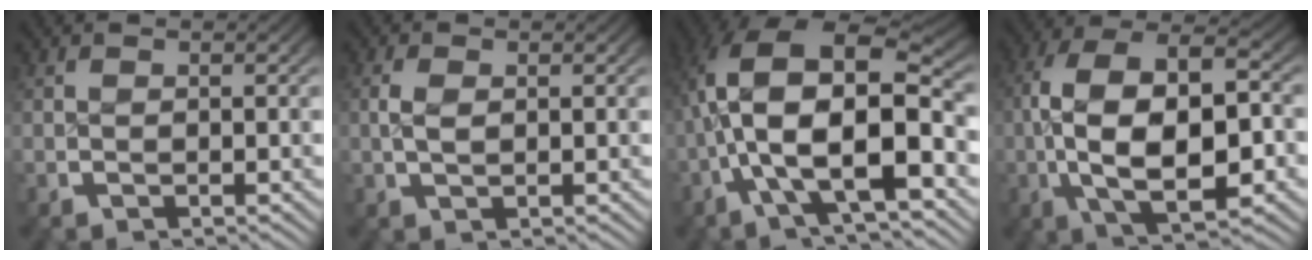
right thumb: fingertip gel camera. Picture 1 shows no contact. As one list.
[{"total": 1.5, "force": [0.3, 0.9, 1.1], "torque": [-0.028, -0.005, 0.010]}, {"total": 13.1, "force": [0.2, 7.8, 10.5], "torque": [-0.206, -0.030, 0.006]}, {"total": 12.9, "force": [-0.8, 7.7, 10.3], "torque": [-0.215, -0.040, 0.002]}]